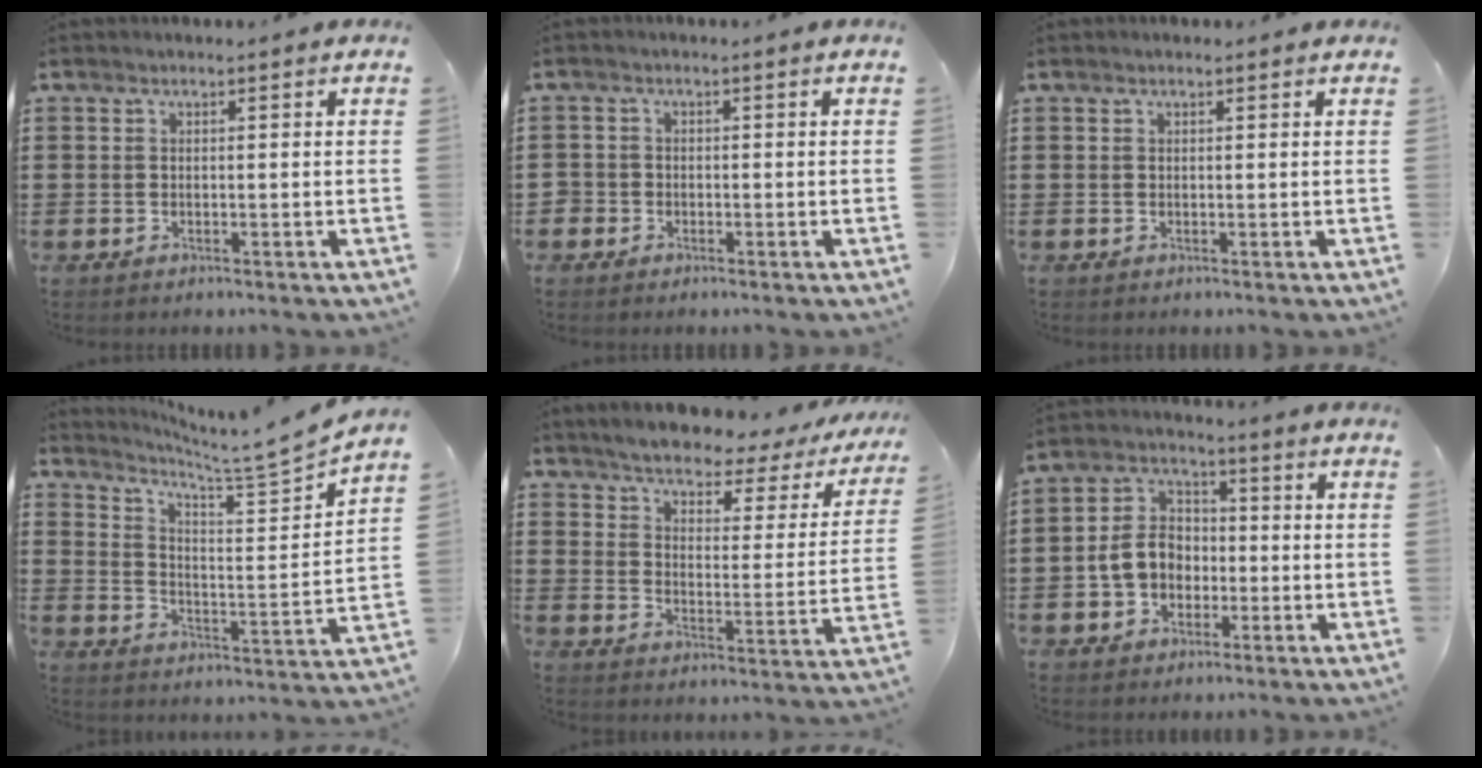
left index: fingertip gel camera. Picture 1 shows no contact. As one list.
[{"total": 1.4, "force": [-0.9, 1.1, 0.0], "torque": [-0.004, 0.001, -0.020]}, {"total": 0.0}, {"total": 5.2, "force": [4.6, -1.1, 2.1], "torque": [-0.055, -0.048, 0.065]}, {"total": 3.8, "force": [3.5, 0.4, 1.3], "torque": [-0.047, -0.030, 0.052]}, {"total": 6.7, "force": [-1.4, 5.5, 3.6], "torque": [-0.090, 0.014, -0.029]}]